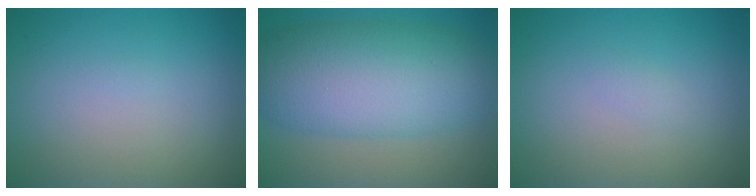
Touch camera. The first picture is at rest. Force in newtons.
{"total": 10.1, "press": 10.1, "slide": 0.3}
{"total": 0.6, "press": 0.6, "slide": 0.1}